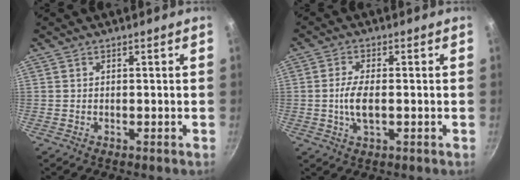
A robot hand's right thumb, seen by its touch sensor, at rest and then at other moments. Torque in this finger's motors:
{"motor_torque": [-0.23, 0.53, 0.72, -0.02, 0.03]}